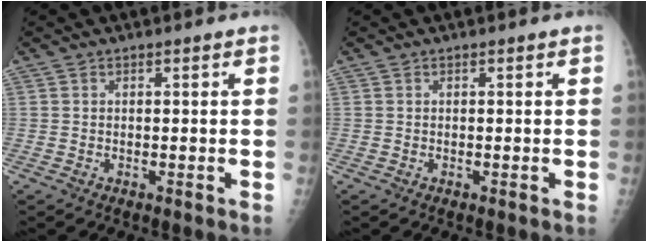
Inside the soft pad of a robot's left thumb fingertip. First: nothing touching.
{"total": 0.0}